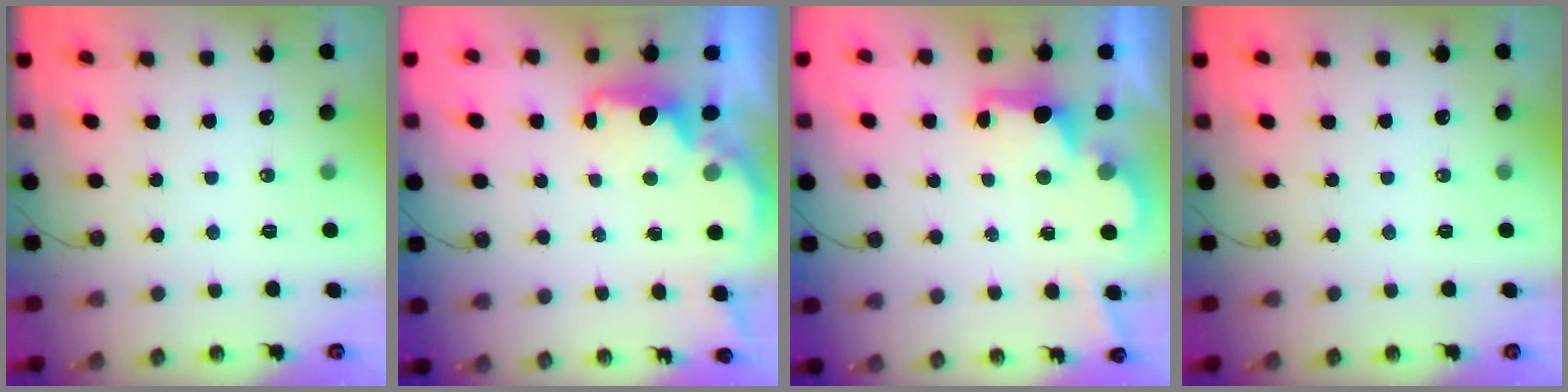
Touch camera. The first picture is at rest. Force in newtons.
{"total": 2.2, "press": 2.0, "slide": 0.8}
{"total": 2.7, "press": 2.6, "slide": 0.8}
{"total": 0.0}